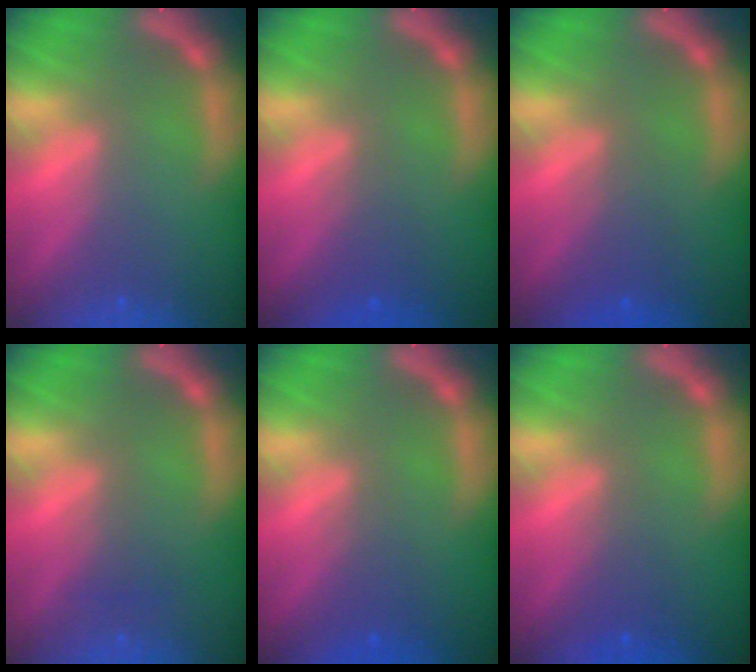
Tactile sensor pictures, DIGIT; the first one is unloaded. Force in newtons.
{"total": 1.9}
{"total": 2.5}
{"total": 1.5}
{"total": 1.9}
{"total": 2.0}